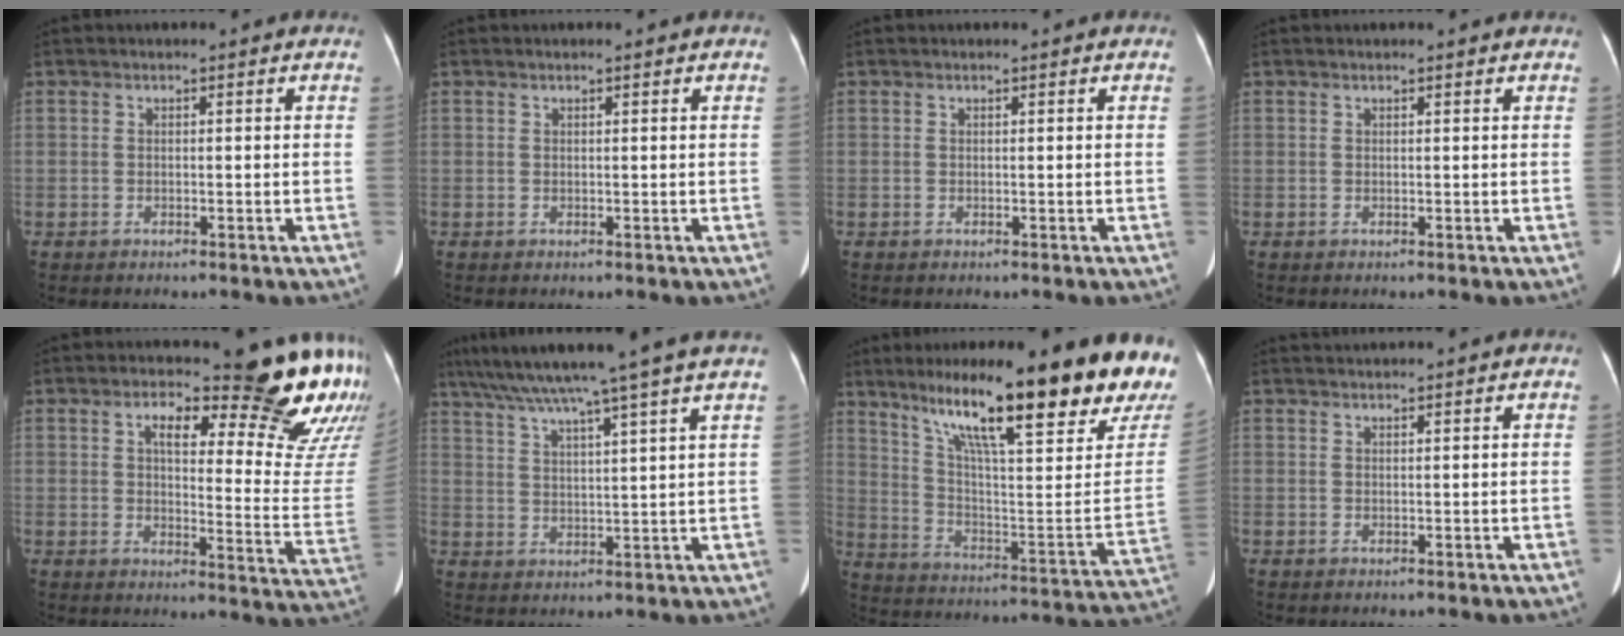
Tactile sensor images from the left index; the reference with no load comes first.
{"total": 0.6, "force": [0.5, 0.0, 0.4], "torque": [-0.008, 0.004, 0.009]}
{"total": 0.0}
{"total": 1.3, "force": [1.3, -0.1, 0.4], "torque": [-0.011, 0.009, 0.017]}
{"total": 20.8, "force": [15.9, 3.3, 13.1], "torque": [-0.164, -0.070, 0.179]}
{"total": 15.6, "force": [12.9, -2.4, 8.4], "torque": [-0.144, 0.007, 0.190]}
{"total": 28.3, "force": [20.9, 2.3, 18.9], "torque": [-0.281, -0.047, 0.296]}
{"total": 3.8, "force": [3.6, -0.4, 1.1], "torque": [-0.013, 0.031, 0.054]}